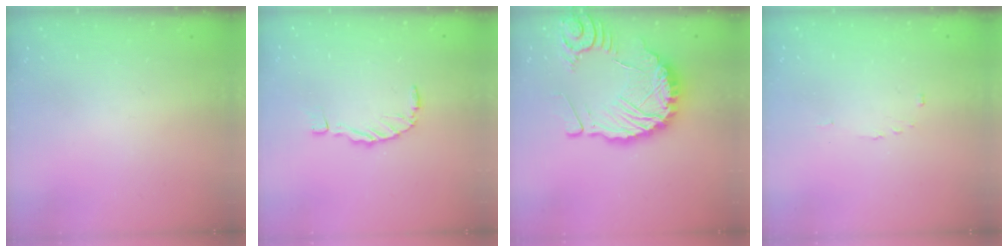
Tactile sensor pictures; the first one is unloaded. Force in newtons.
{"total": 0.0}
{"total": 14.2, "press": 14.1, "slide": 1.6}
{"total": 2.0, "press": 2.0, "slide": 0.3}